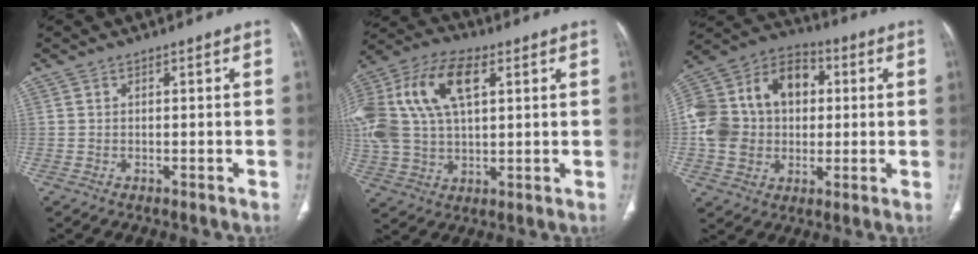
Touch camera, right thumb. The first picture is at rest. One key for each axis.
{"total": 25.3, "fx": 7.6, "fy": 14.5, "fz": 19.2, "tx": -0.449, "ty": 0.038, "tz": 0.141}
{"total": 19.6, "fx": 1.3, "fy": 15.2, "fz": 12.2, "tx": -0.211, "ty": 0.036, "tz": 0.022}